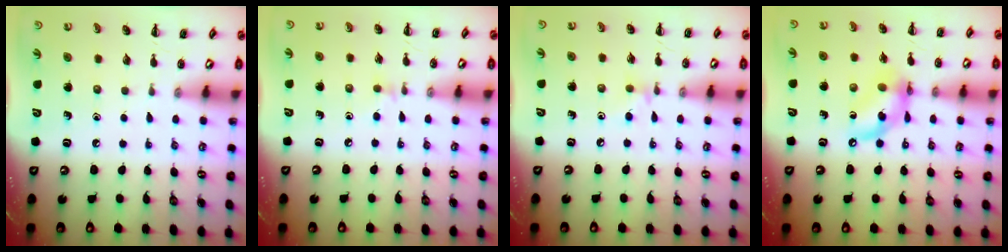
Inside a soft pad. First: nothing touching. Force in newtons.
{"total": 3.5, "press": 3.2, "slide": 1.5}
{"total": 3.5, "press": 3.2, "slide": 1.4}
{"total": 11.7, "press": 11.5, "slide": 2.3}